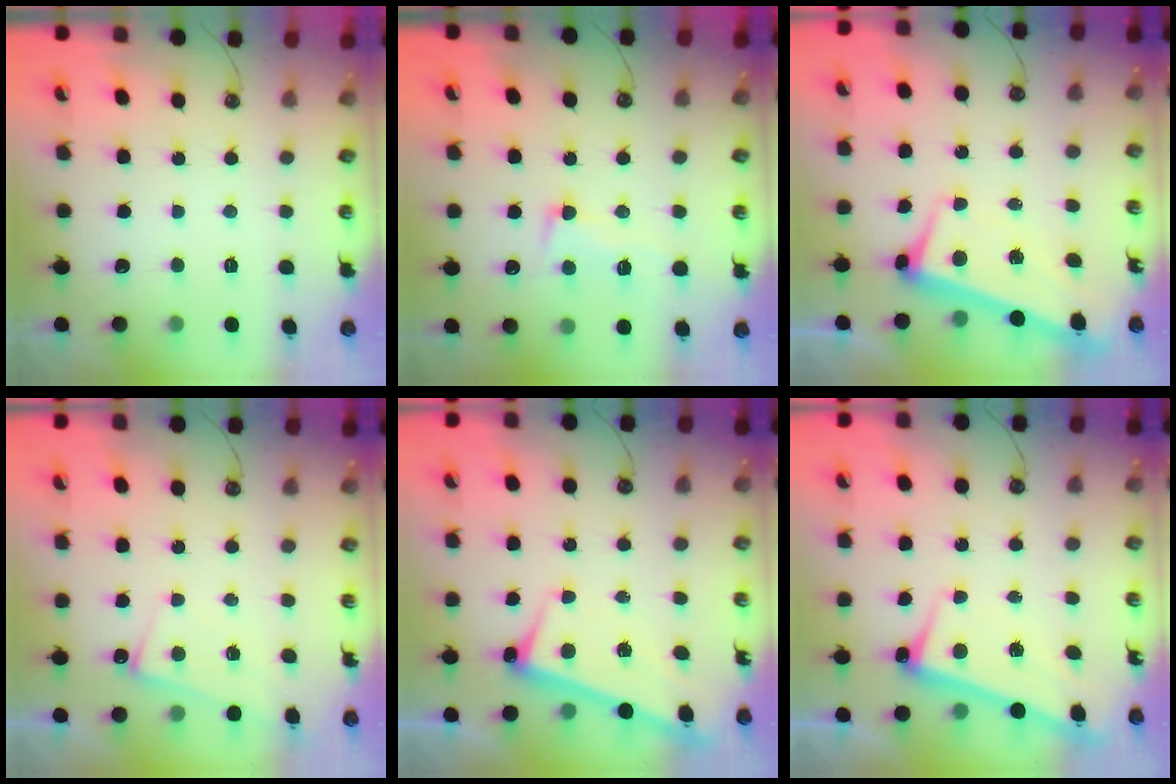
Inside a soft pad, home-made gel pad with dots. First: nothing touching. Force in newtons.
{"total": 6.2, "press": 6.1, "slide": 1.4}
{"total": 1.3, "press": 0.2, "slide": 1.3}
{"total": 1.0, "press": 0.9, "slide": 0.3}
{"total": 2.5, "press": 2.4, "slide": 0.5}
{"total": 2.4, "press": 2.3, "slide": 0.9}